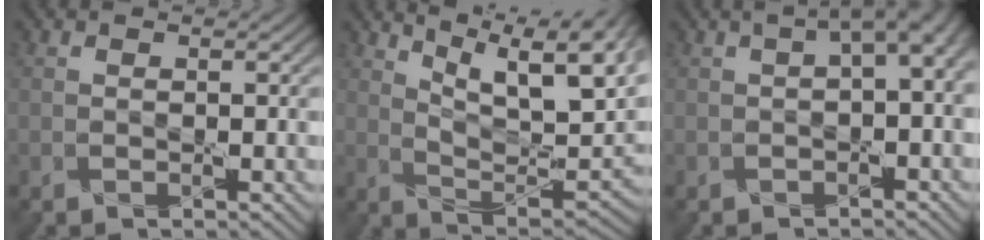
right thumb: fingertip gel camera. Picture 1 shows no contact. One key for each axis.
{"total": 13.5, "fx": 8.1, "fy": 4.5, "fz": 9.8, "tx": -0.183, "ty": 0.005, "tz": 0.125}
{"total": 4.6, "fx": 0.8, "fy": 1.6, "fz": 4.3, "tx": -0.056, "ty": 0.009, "tz": 0.012}